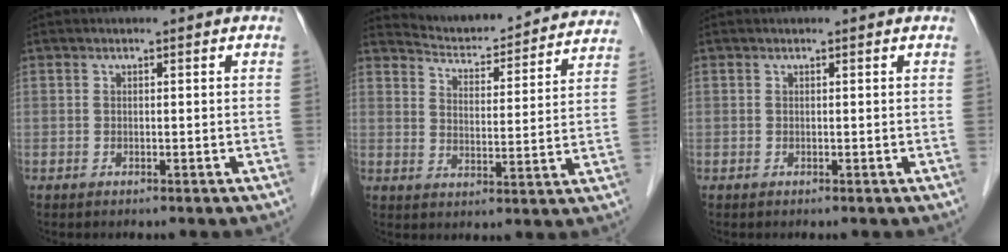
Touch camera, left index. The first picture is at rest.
{"total": 19.1, "force": [18.5, 3.1, 3.9], "torque": [-0.048, -0.028, 0.232]}
{"total": 0.6, "force": [0.6, 0.1, 0.1], "torque": [-0.004, 0.006, 0.005]}